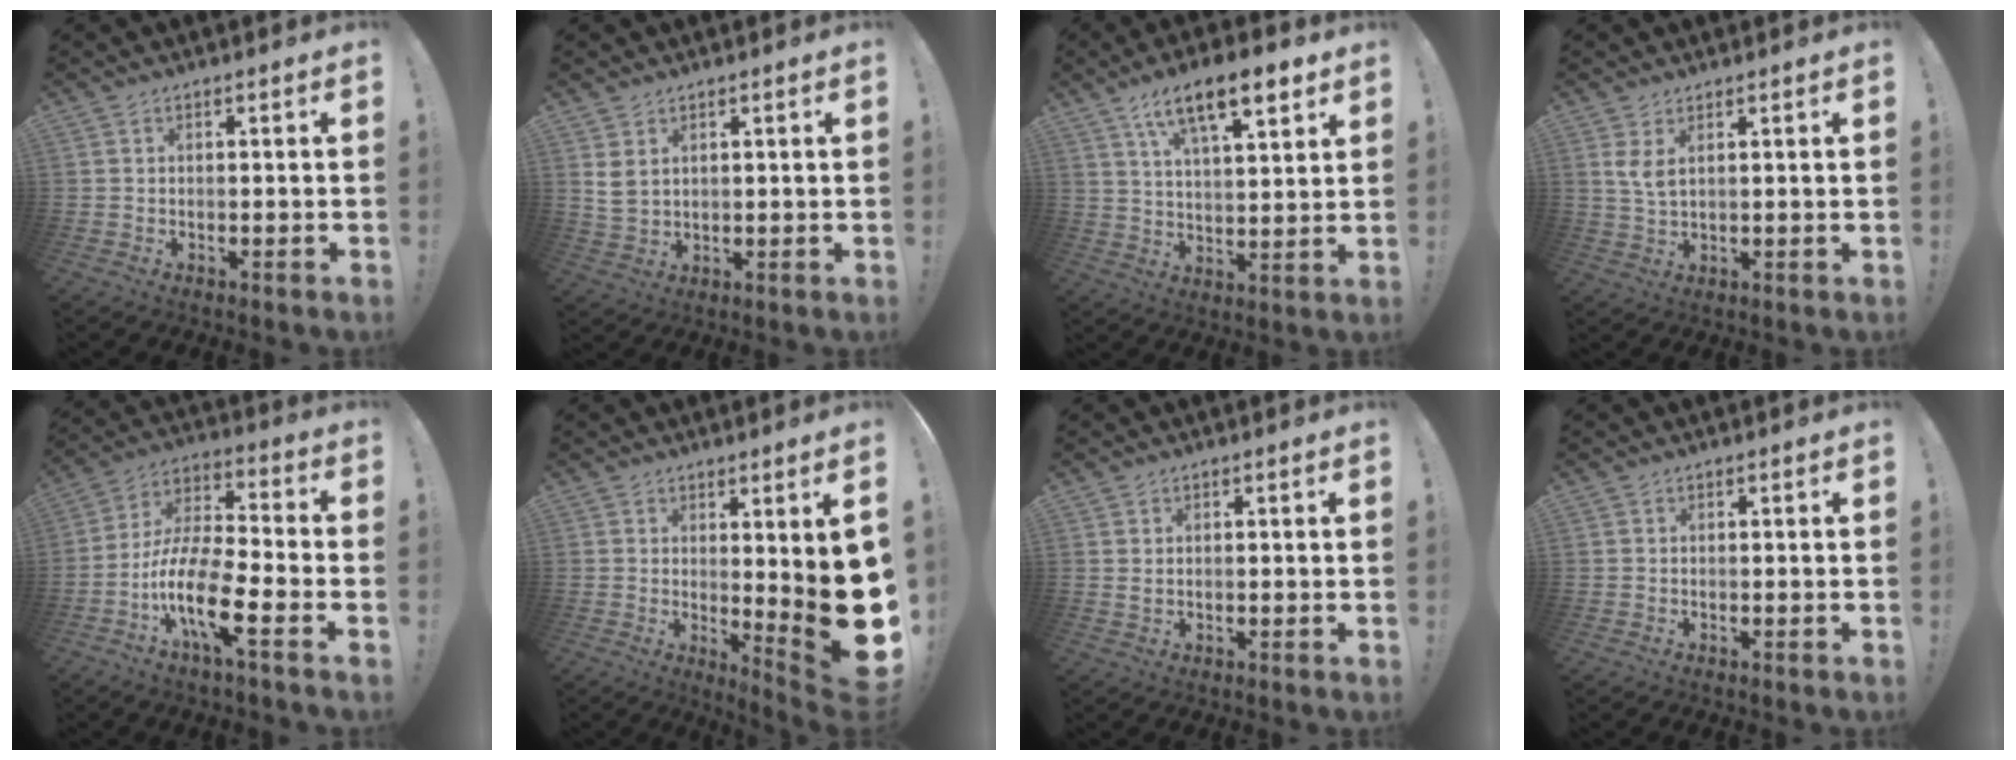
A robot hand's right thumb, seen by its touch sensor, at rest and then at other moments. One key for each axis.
{"total": 4.7, "fx": 2.2, "fy": 3.2, "fz": 2.6, "tx": -0.051, "ty": -0.006, "tz": 0.043}
{"total": 13.8, "fx": 8.1, "fy": 4.7, "fz": 10.2, "tx": -0.158, "ty": -0.034, "tz": 0.133}
{"total": 4.1, "fx": 2.1, "fy": 1.2, "fz": 3.3, "tx": -0.052, "ty": -0.011, "tz": 0.036}
{"total": 18.3, "fx": -7.7, "fy": 5.9, "fz": 15.5, "tx": -0.302, "ty": 0.030, "tz": -0.131}
{"total": 11.8, "fx": 0.4, "fy": 0.8, "fz": 11.8, "tx": -0.144, "ty": -0.043, "tz": 0.009}
{"total": 1.3, "fx": 0.8, "fy": 0.8, "fz": 0.6, "tx": -0.012, "ty": 0.002, "tz": 0.014}
{"total": 0.0}